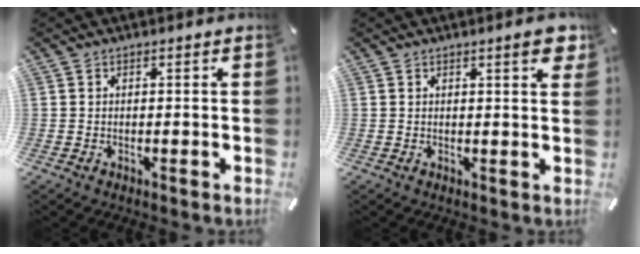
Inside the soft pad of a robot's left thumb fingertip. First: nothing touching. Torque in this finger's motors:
{"motor_torque": [0.12, 0.09, 0.20, -0.10, 0.07]}